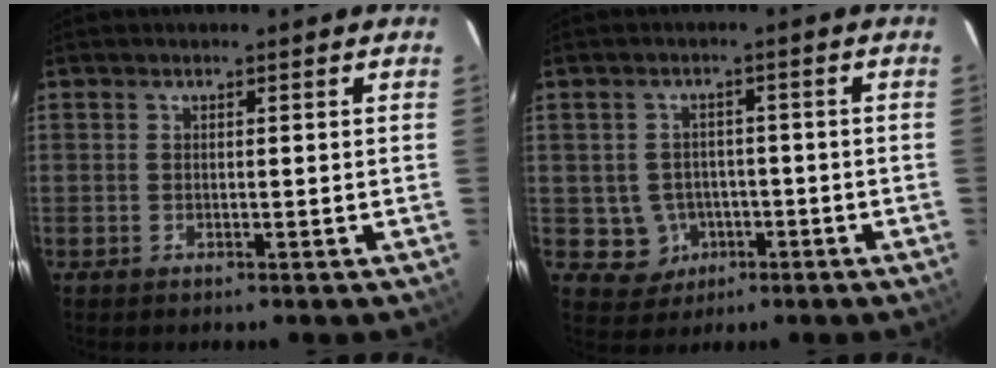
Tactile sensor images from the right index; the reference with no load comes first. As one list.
[{"total": 5.8, "force": [-1.7, 5.5, 0.8], "torque": [-0.035, 0.016, -0.007]}]